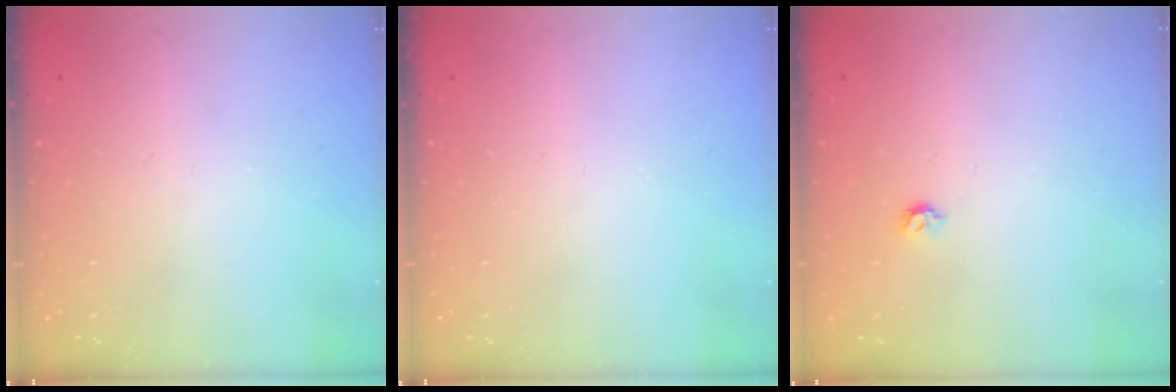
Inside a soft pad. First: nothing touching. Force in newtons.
{"total": 0.0}
{"total": 3.9, "press": 3.8, "slide": 0.8}